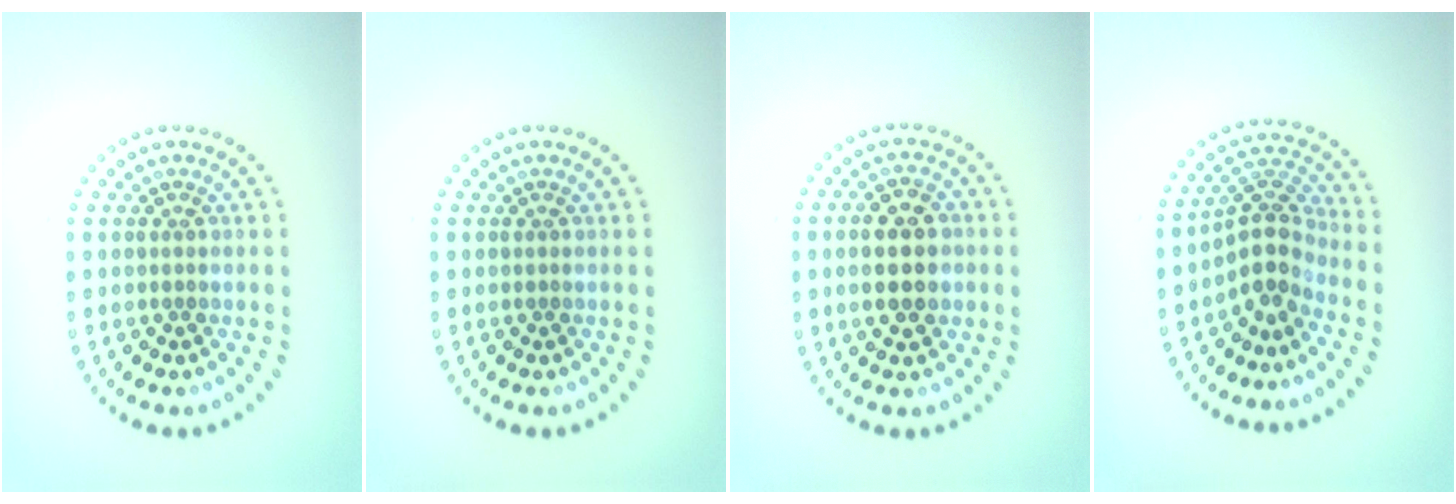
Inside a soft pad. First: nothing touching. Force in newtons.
{"total": 0.0}
{"total": 4.7, "press": 4.7, "slide": 0.3}
{"total": 3.8, "press": 2.8, "slide": 2.6}